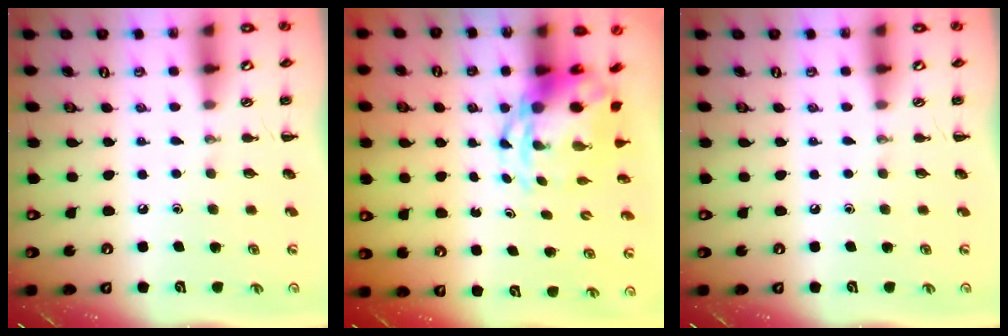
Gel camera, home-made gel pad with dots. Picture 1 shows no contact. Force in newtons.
{"total": 5.9, "press": 5.6, "slide": 2.0}
{"total": 0.0}